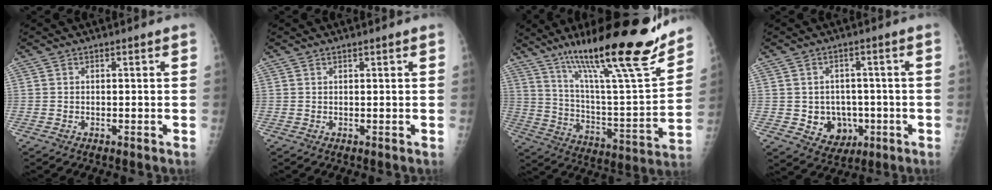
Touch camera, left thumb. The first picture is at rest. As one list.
[{"total": 0.6, "force": [0.4, 0.1, 0.3], "torque": [-0.006, -0.001, 0.007]}, {"total": 27.5, "force": [19.0, 4.3, 19.5], "torque": [-0.289, -0.070, 0.313]}, {"total": 7.7, "force": [-1.5, 6.7, 3.6], "torque": [-0.018, 0.007, -0.010]}]